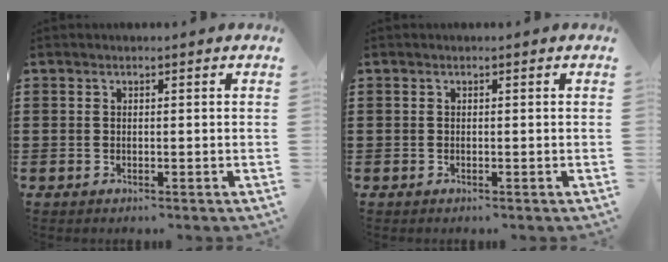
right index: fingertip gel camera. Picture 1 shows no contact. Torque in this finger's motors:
{"motor_torque": [0.22, 1.91, 0.01, 0.01]}